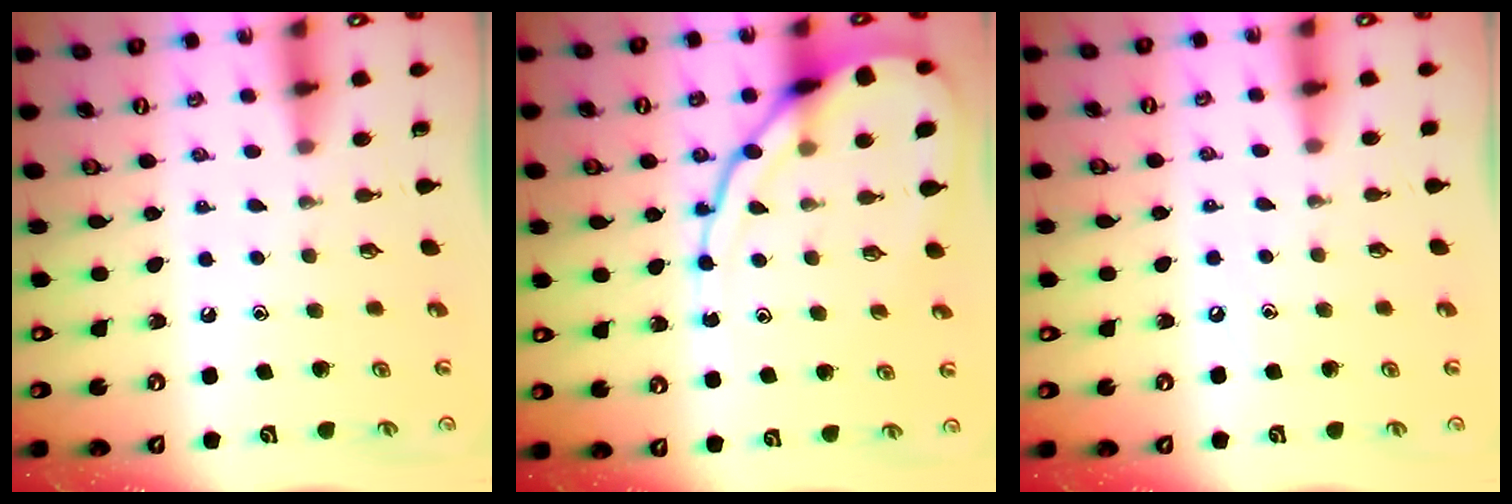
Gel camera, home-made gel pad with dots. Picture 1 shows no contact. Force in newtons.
{"total": 14.9, "press": 14.8, "slide": 1.5}
{"total": 2.7, "press": 2.7, "slide": 0.5}